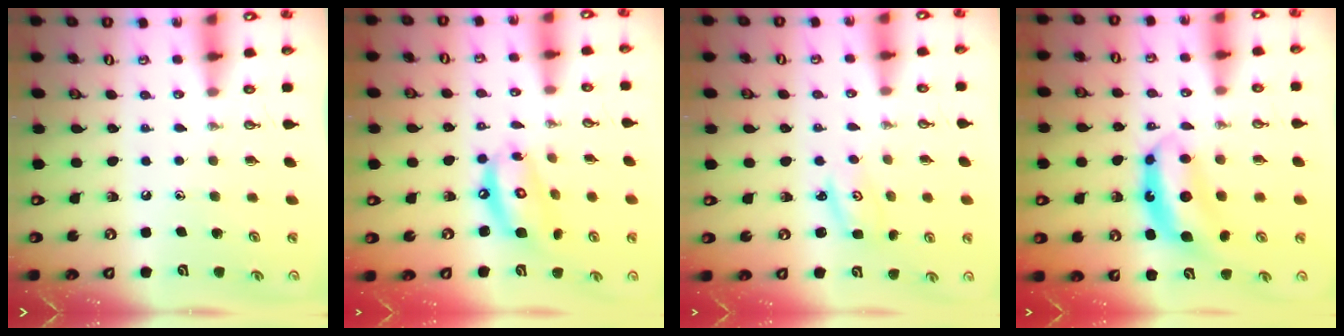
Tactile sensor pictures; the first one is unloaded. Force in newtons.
{"total": 11.8, "press": 11.8, "slide": 1.2}
{"total": 2.9, "press": 2.9, "slide": 0.4}
{"total": 7.0, "press": 7.0, "slide": 0.0}